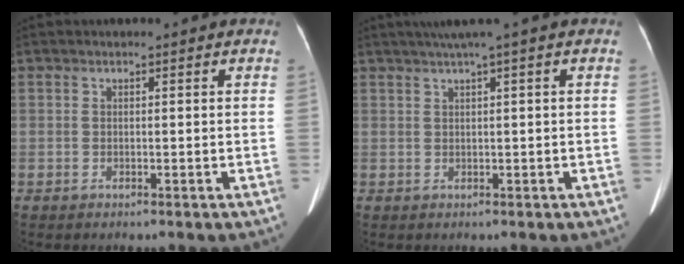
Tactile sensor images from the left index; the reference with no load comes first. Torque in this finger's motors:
{"motor_torque": [0.59, -1.55, 0.03, 0.01]}